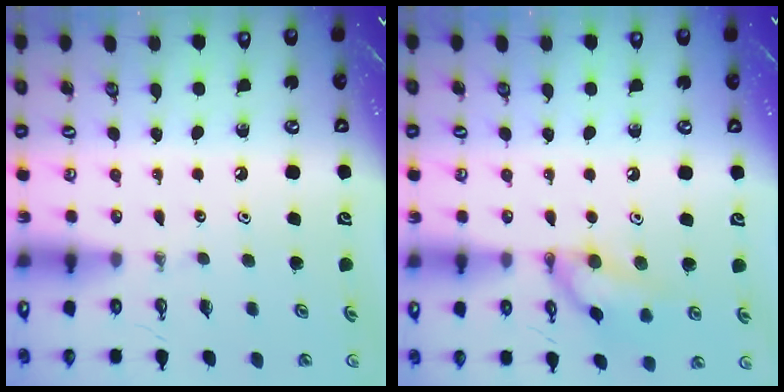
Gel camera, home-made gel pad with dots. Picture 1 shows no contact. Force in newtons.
{"total": 11.7, "press": 11.6, "slide": 0.5}